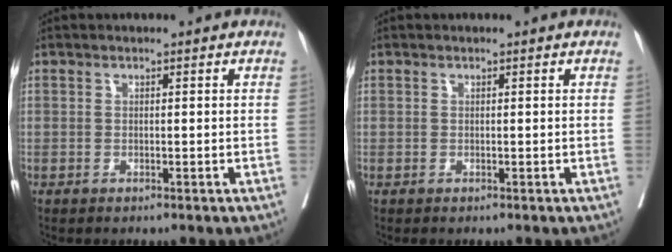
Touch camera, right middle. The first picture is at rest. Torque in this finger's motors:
{"motor_torque": [-0.12, -0.03, 0.00, 0.00]}